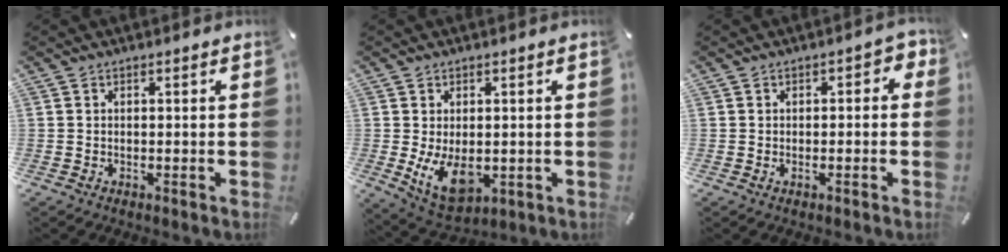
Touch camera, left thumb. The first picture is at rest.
{"total": 9.3, "force": [-0.7, 5.9, 7.2], "torque": [-0.134, -0.015, -0.008]}
{"total": 2.8, "force": [-0.7, 1.4, 2.2], "torque": [-0.024, 0.002, -0.018]}